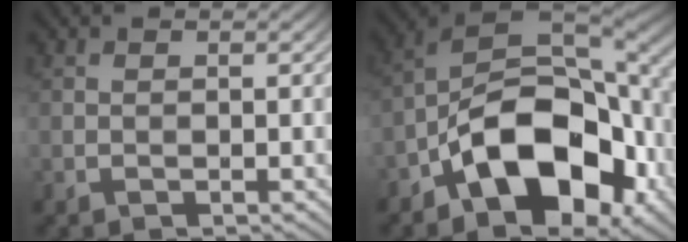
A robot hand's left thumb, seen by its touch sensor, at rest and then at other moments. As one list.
[{"total": 16.5, "force": [-6.2, 8.8, 12.5], "torque": [-0.201, -0.012, -0.127]}]